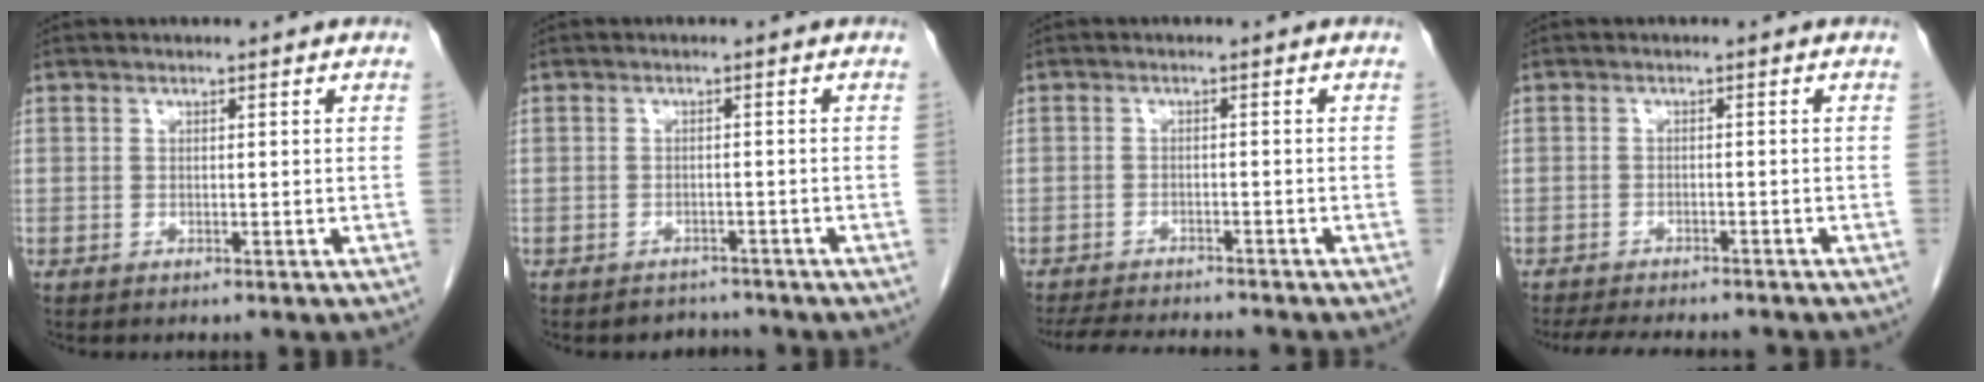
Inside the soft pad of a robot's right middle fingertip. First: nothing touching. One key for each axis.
{"total": 2.5, "fx": -2.2, "fy": 1.0, "fz": -0.5, "tx": 0.007, "ty": 0.000, "tz": -0.034}
{"total": 9.3, "fx": -8.7, "fy": 1.0, "fz": 3.2, "tx": -0.051, "ty": -0.008, "tz": -0.129}
{"total": 10.3, "fx": -9.2, "fy": 2.2, "fz": 4.0, "tx": -0.063, "ty": -0.008, "tz": -0.125}